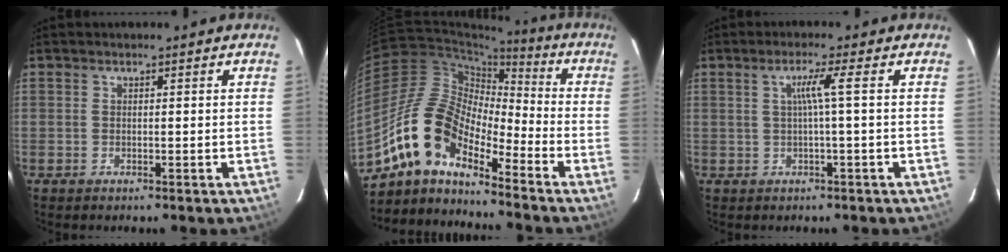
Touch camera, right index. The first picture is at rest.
{"total": 13.3, "force": [-10.0, 5.1, 7.2], "torque": [-0.122, 0.012, -0.206]}
{"total": 3.2, "force": [0.1, -1.1, 3.0], "torque": [-0.055, -0.002, 0.003]}